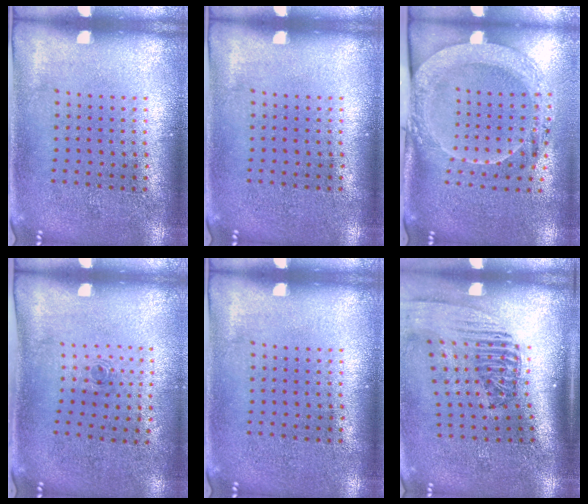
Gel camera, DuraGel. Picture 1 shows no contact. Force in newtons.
{"total": 0.0}
{"total": 2.0, "press": 2.0, "slide": 0.2}
{"total": 0.7, "press": 0.3, "slide": 0.6}
{"total": 0.0}
{"total": 2.4, "press": 1.8, "slide": 1.7}